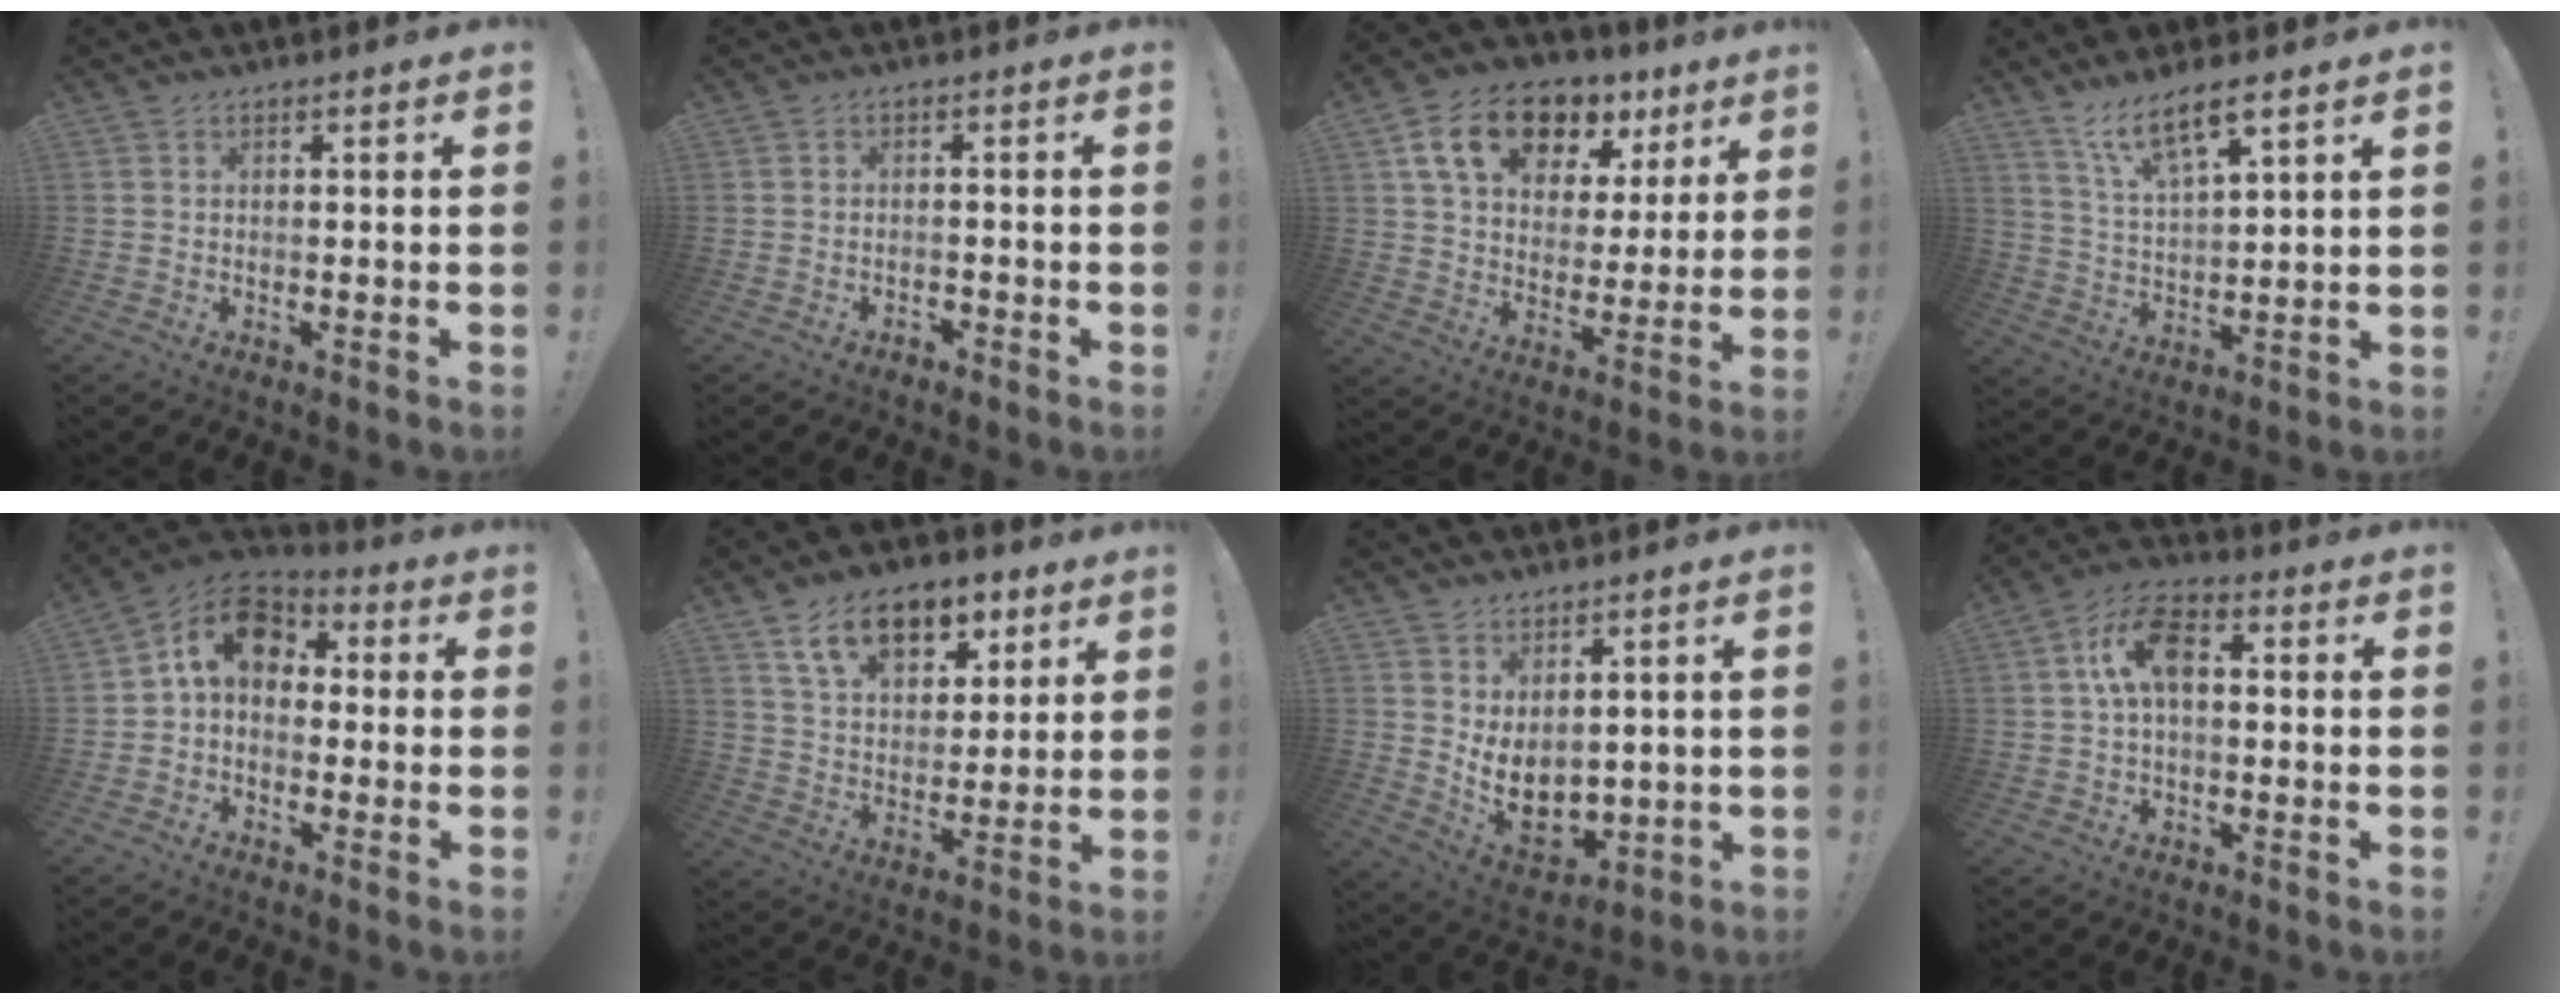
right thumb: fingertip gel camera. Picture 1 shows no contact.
{"total": 1.5, "force": [-1.5, 0.2, 0.2], "torque": [-0.006, 0.001, -0.027]}
{"total": 16.9, "force": [9.6, 10.3, 9.2], "torque": [-0.149, -0.042, 0.174]}
{"total": 9.6, "force": [7.3, 2.1, 5.8], "torque": [-0.105, -0.038, 0.130]}
{"total": 11.0, "force": [2.0, 8.0, 7.3], "torque": [-0.117, 0.008, 0.039]}
{"total": 15.2, "force": [9.1, 9.2, 8.0], "torque": [-0.121, -0.042, 0.167]}
{"total": 9.5, "force": [0.9, 6.7, 6.7], "torque": [-0.094, -0.019, 0.029]}
{"total": 10.9, "force": [1.5, 6.3, 8.8], "torque": [-0.150, 0.016, 0.030]}